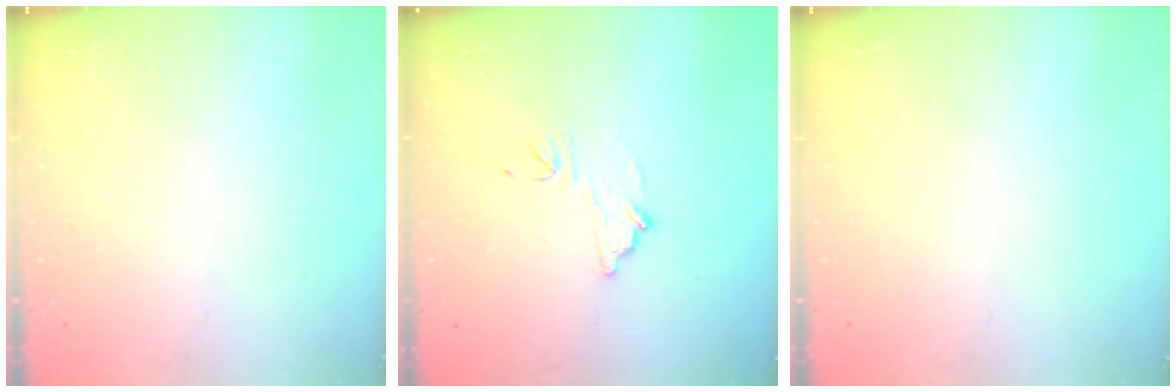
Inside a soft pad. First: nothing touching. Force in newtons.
{"total": 9.4, "press": 9.4, "slide": 0.5}
{"total": 0.0}